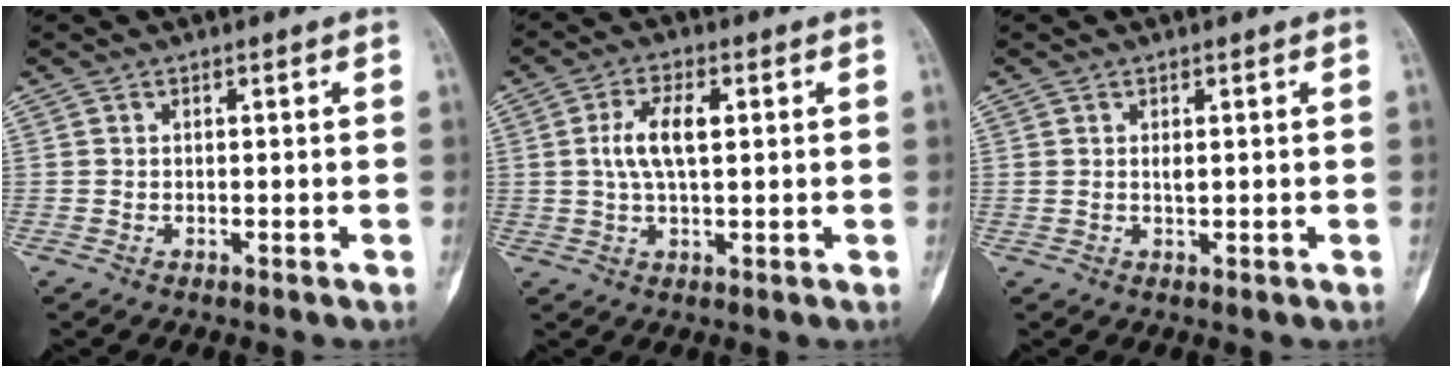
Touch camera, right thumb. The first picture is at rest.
{"total": 7.2, "force": [1.3, 3.2, 6.4], "torque": [-0.130, 0.007, 0.024]}
{"total": 1.1, "force": [0.4, 0.4, 0.9], "torque": [-0.014, -0.003, 0.008]}